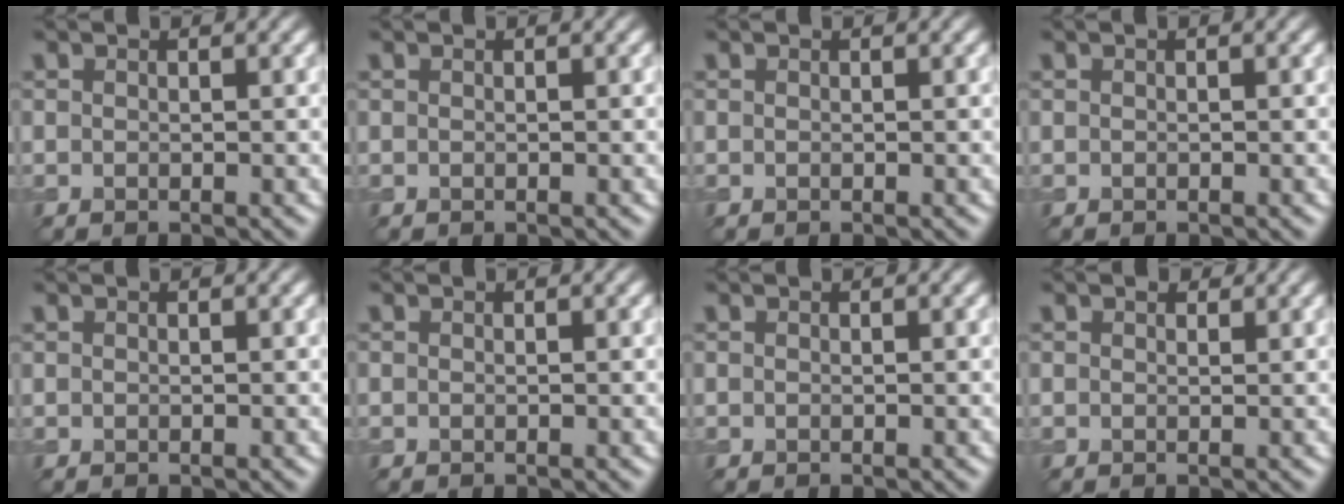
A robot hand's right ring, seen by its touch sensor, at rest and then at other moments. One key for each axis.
{"total": 0.0}
{"total": 0.0}
{"total": 0.0}
{"total": 0.0}
{"total": 0.0}
{"total": 0.0}
{"total": 0.8, "fx": 0.6, "fy": 0.4, "fz": 0.3, "tx": -0.005, "ty": 0.000, "tz": 0.009}